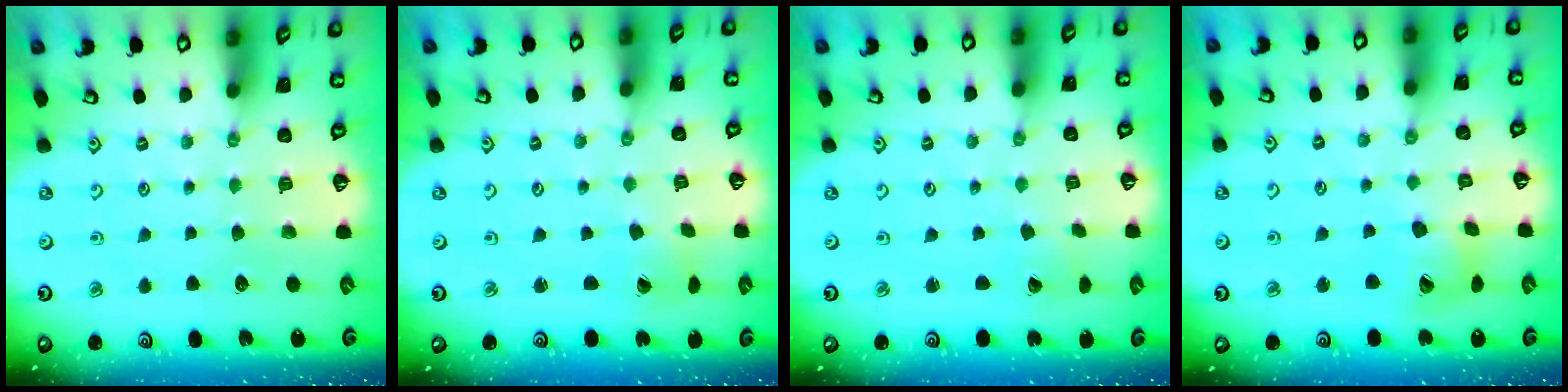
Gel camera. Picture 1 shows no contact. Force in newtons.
{"total": 1.1, "press": 1.1, "slide": 0.1}
{"total": 1.0, "press": 1.0, "slide": 0.1}
{"total": 12.4, "press": 12.4, "slide": 1.5}